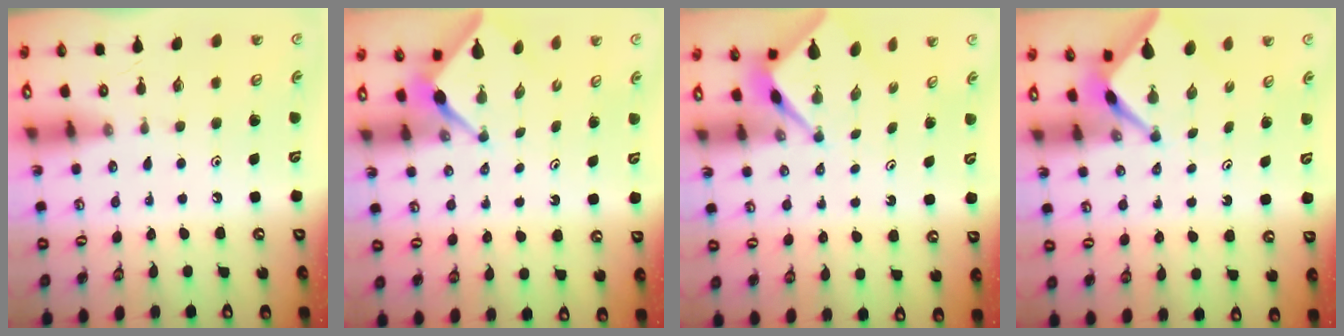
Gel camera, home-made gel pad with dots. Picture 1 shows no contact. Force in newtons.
{"total": 2.4, "press": 2.4, "slide": 0.2}
{"total": 2.6, "press": 2.6, "slide": 0.2}
{"total": 2.8, "press": 2.8, "slide": 0.3}